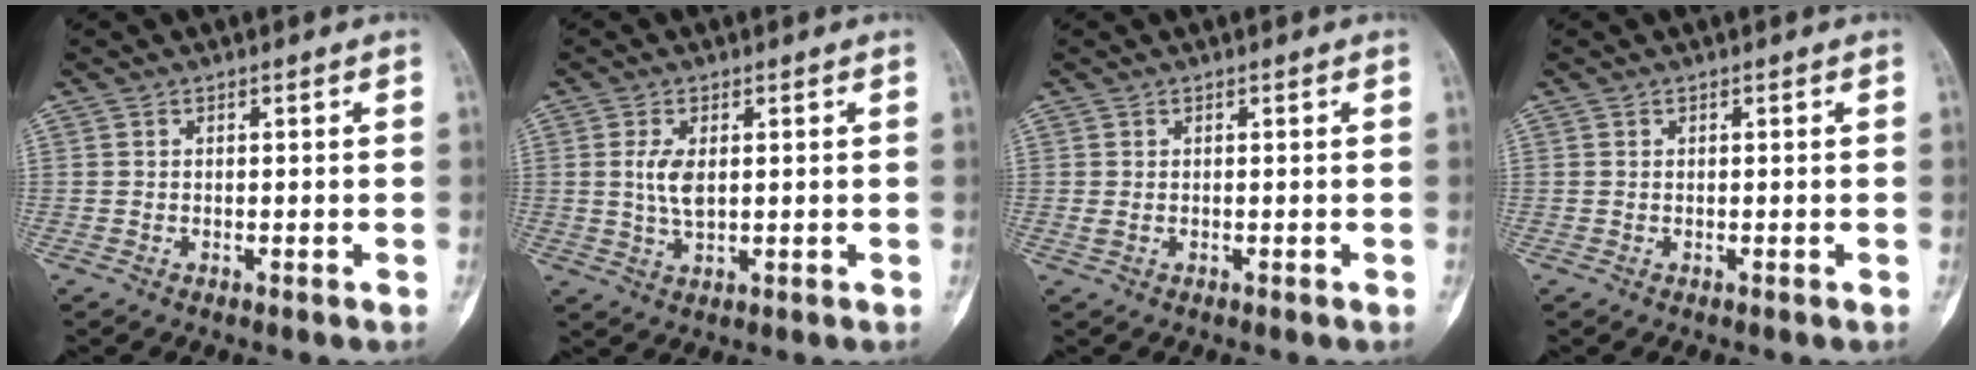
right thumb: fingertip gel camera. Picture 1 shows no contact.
{"total": 4.4, "force": [0.7, 2.0, 3.8], "torque": [-0.082, -0.007, 0.018]}
{"total": 0.8, "force": [0.0, 0.4, 0.7], "torque": [-0.019, 0.002, 0.006]}
{"total": 0.0}